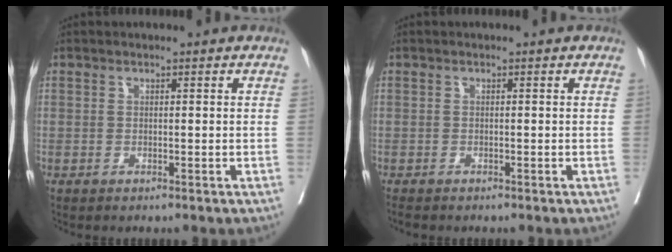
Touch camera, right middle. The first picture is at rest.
{"total": 1.4, "force": [-1.3, 0.2, 0.5], "torque": [-0.014, -0.006, -0.021]}